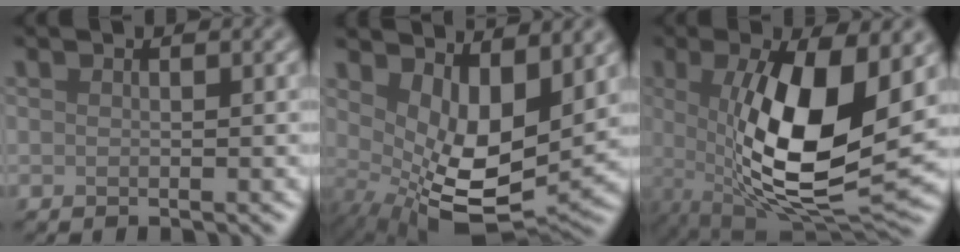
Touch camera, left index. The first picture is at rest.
{"total": 8.1, "force": [1.4, 4.1, 6.9], "torque": [-0.130, -0.029, 0.037]}
{"total": 11.8, "force": [0.6, 4.2, 11.1], "torque": [-0.203, -0.021, 0.014]}